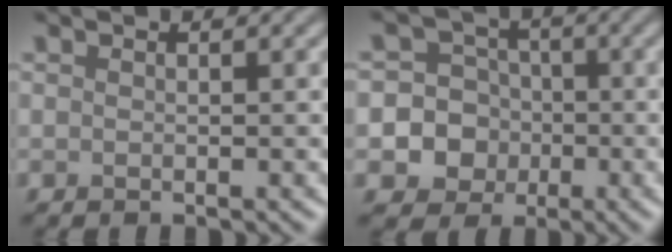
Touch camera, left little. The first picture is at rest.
{"total": 10.6, "force": [-2.4, 10.1, 2.0], "torque": [-0.057, -0.001, -0.064]}